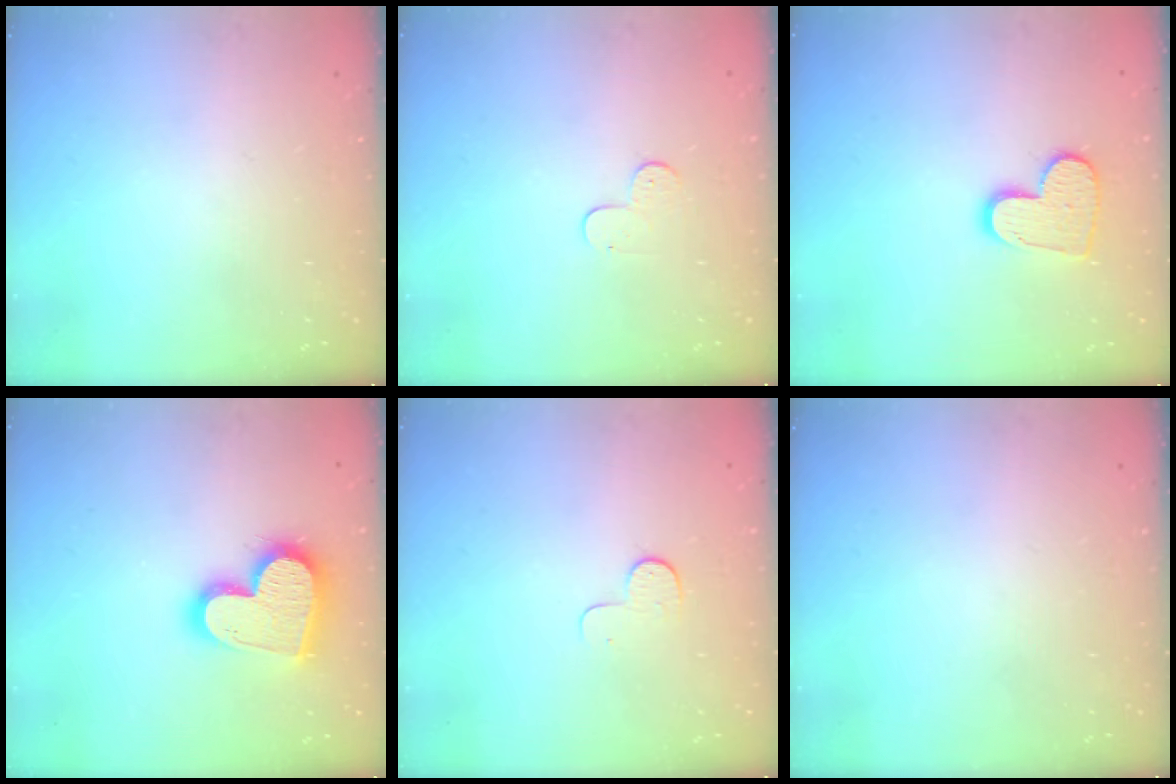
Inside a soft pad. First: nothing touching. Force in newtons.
{"total": 3.9, "press": 3.8, "slide": 0.4}
{"total": 11.6, "press": 11.6, "slide": 0.8}
{"total": 18.6, "press": 18.5, "slide": 1.7}
{"total": 4.8, "press": 4.8, "slide": 0.4}
{"total": 0.0}